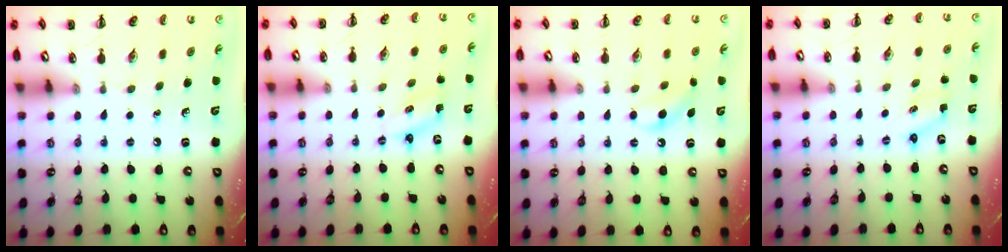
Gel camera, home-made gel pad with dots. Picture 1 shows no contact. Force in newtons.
{"total": 1.4, "press": 1.3, "slide": 0.3}
{"total": 6.1, "press": 5.9, "slide": 1.5}
{"total": 1.9, "press": 1.8, "slide": 0.6}